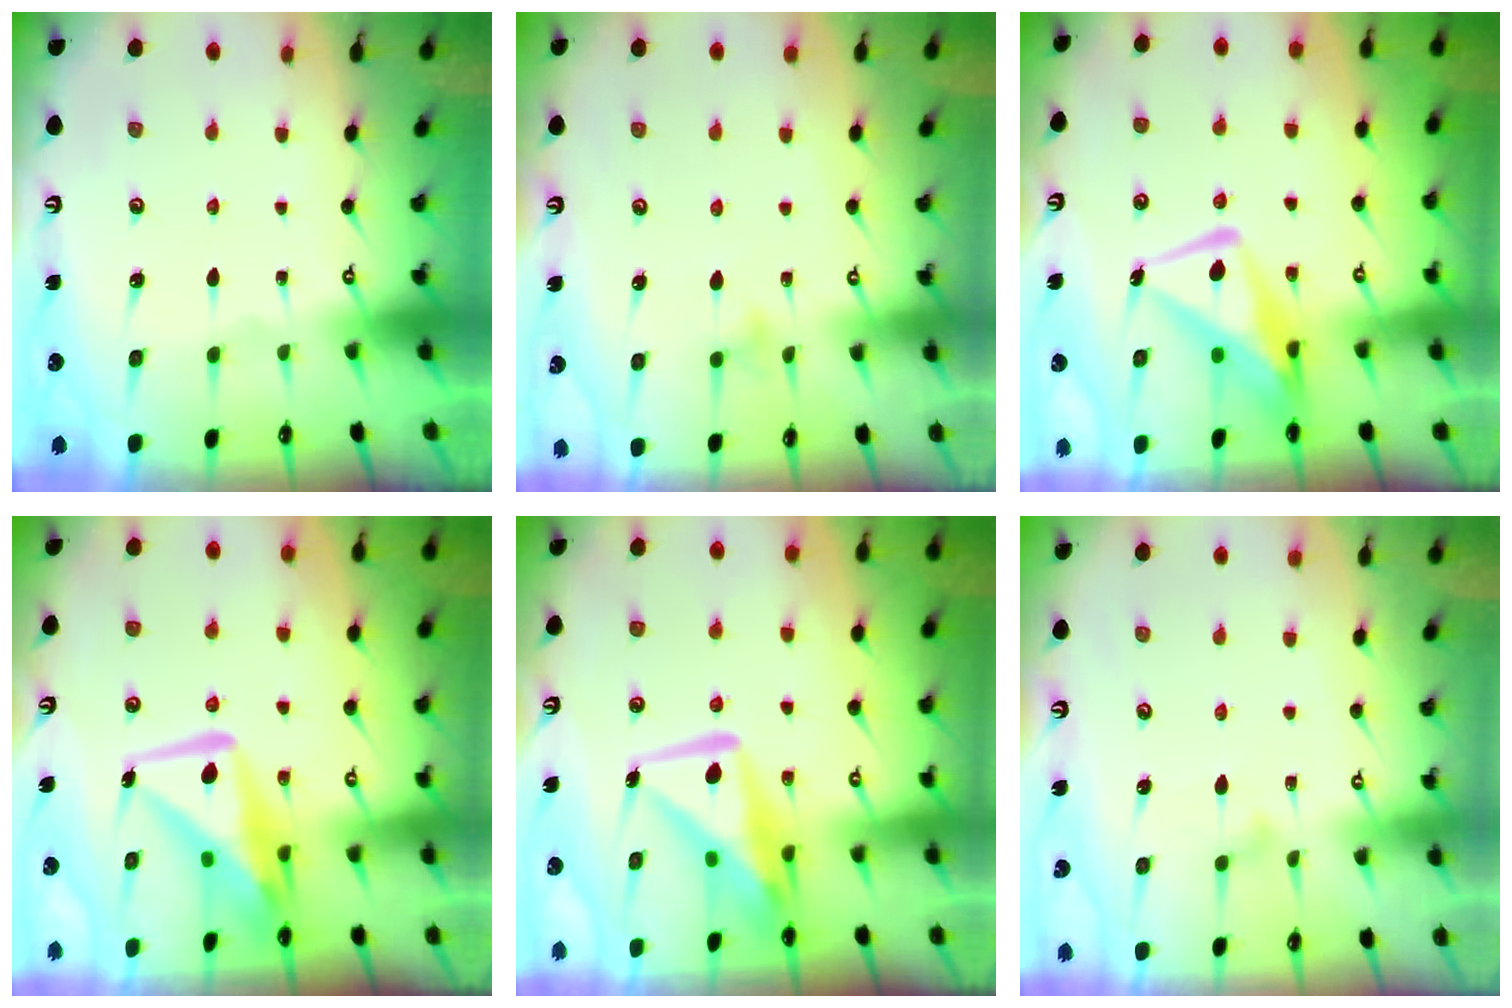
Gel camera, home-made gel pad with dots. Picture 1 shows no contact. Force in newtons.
{"total": 7.6, "press": 7.6, "slide": 0.7}
{"total": 11.9, "press": 11.9, "slide": 1.1}
{"total": 12.8, "press": 12.7, "slide": 1.0}
{"total": 12.4, "press": 12.4, "slide": 1.1}
{"total": 9.0, "press": 9.0, "slide": 0.4}